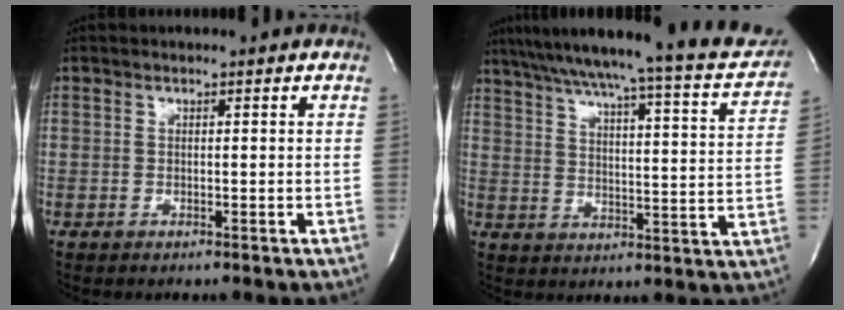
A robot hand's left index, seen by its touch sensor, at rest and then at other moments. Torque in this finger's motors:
{"motor_torque": [0.50, -0.52, 0.53, 0.14]}